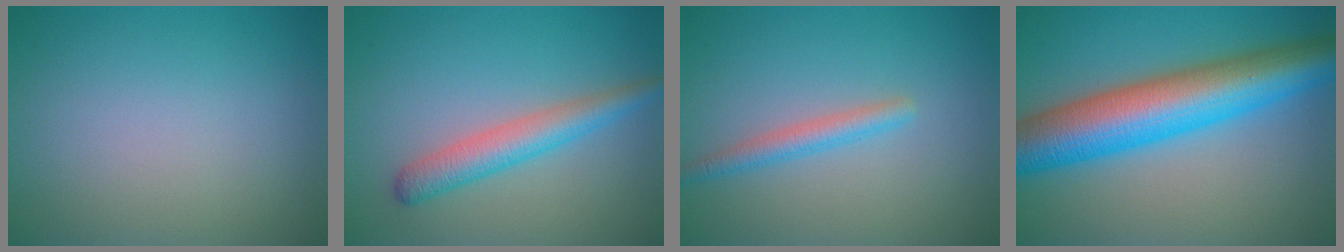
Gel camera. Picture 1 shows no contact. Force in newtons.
{"total": 3.6, "press": 3.6, "slide": 0.1}
{"total": 2.0, "press": 2.0, "slide": 0.1}
{"total": 11.3, "press": 11.3, "slide": 0.1}